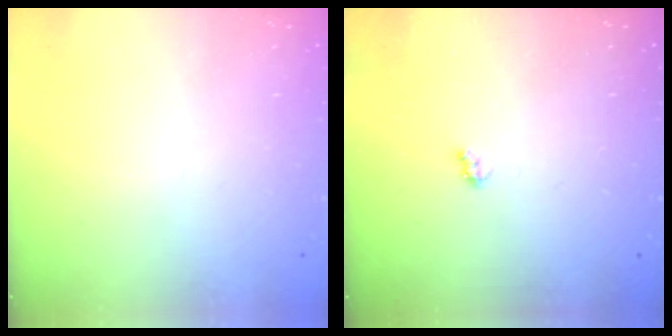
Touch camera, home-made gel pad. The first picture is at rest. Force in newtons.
{"total": 2.6, "press": 2.6, "slide": 0.4}